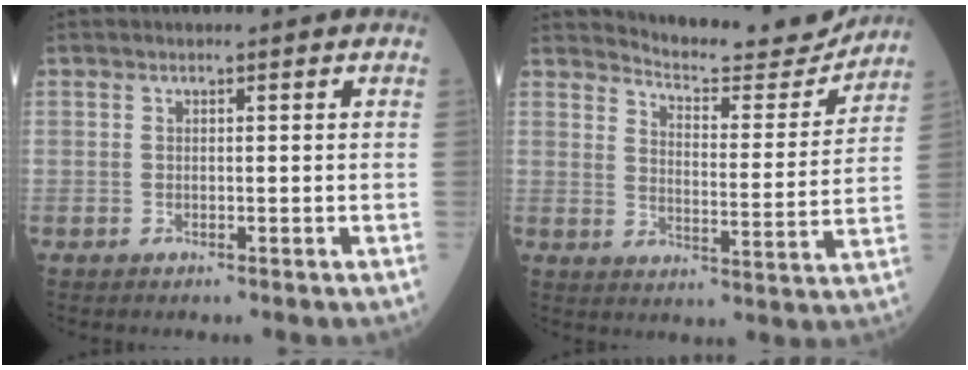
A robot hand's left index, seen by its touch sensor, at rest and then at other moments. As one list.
[{"total": 12.0, "force": [11.8, 1.3, 1.2], "torque": [-0.018, -0.027, 0.156]}]